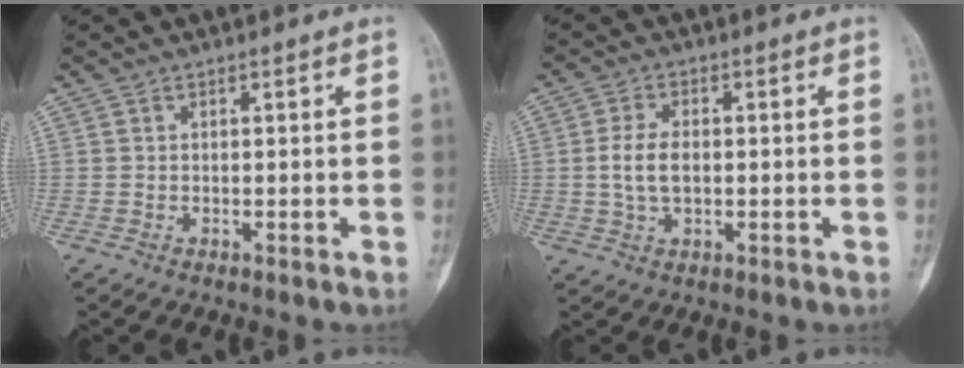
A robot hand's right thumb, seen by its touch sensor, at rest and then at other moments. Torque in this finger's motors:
{"motor_torque": [0.75, 0.81, 0.36, -0.35, 0.24]}